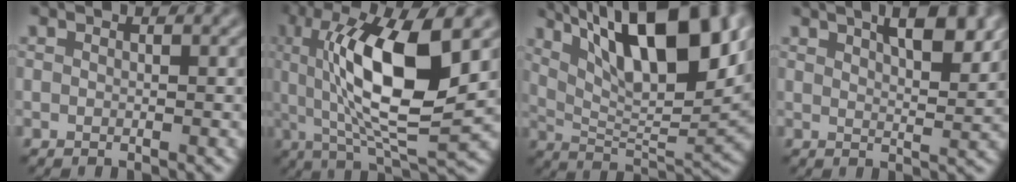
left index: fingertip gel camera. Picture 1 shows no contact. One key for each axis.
{"total": 11.7, "fx": 2.0, "fy": 3.6, "fz": 10.9, "tx": -0.189, "ty": 0.001, "tz": 0.038}
{"total": 12.8, "fx": 6.2, "fy": 4.2, "fz": 10.4, "tx": -0.162, "ty": 0.009, "tz": 0.108}
{"total": 5.7, "fx": 3.5, "fy": 1.9, "fz": 4.1, "tx": -0.044, "ty": 0.012, "tz": 0.042}